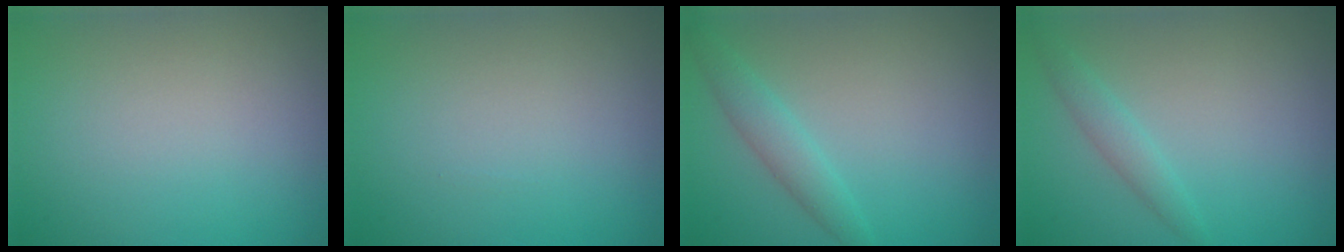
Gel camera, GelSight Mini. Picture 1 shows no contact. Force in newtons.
{"total": 0.0}
{"total": 2.3, "press": 2.3, "slide": 0.1}
{"total": 1.7, "press": 1.7, "slide": 0.0}